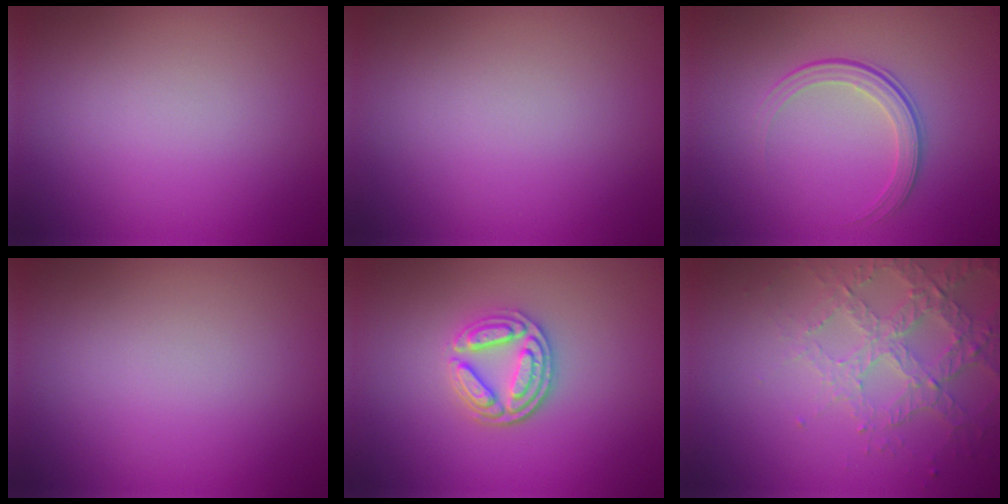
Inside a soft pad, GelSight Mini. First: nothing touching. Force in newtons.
{"total": 0.0}
{"total": 2.1, "press": 1.5, "slide": 1.5}
{"total": 0.0}
{"total": 3.6, "press": 3.1, "slide": 1.8}
{"total": 3.7, "press": 3.6, "slide": 0.5}